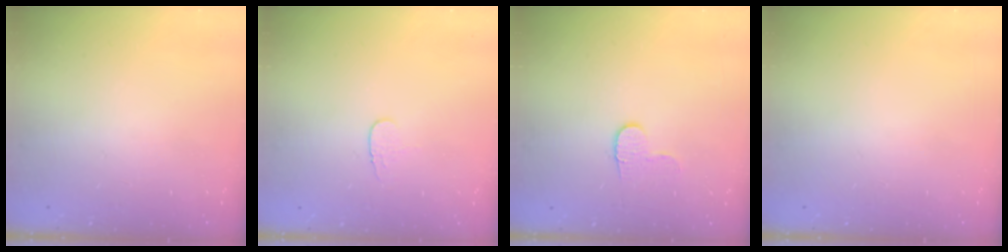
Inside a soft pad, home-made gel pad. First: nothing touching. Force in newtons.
{"total": 3.8, "press": 3.8, "slide": 0.4}
{"total": 4.9, "press": 4.9, "slide": 0.5}
{"total": 0.0}